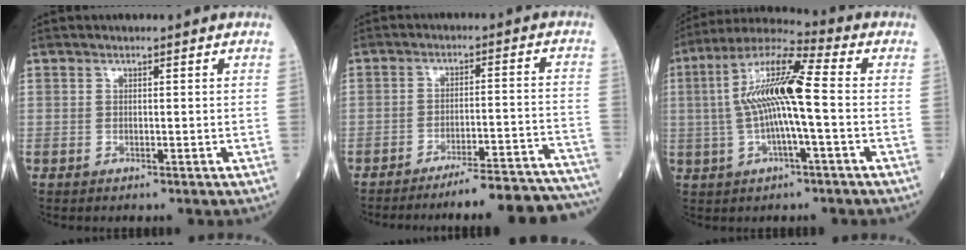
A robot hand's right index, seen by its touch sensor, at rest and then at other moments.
{"total": 19.0, "force": [-18.0, 0.1, 6.2], "torque": [-0.028, 0.009, -0.231]}
{"total": 13.1, "force": [0.0, 1.3, 13.0], "torque": [-0.254, 0.023, -0.008]}